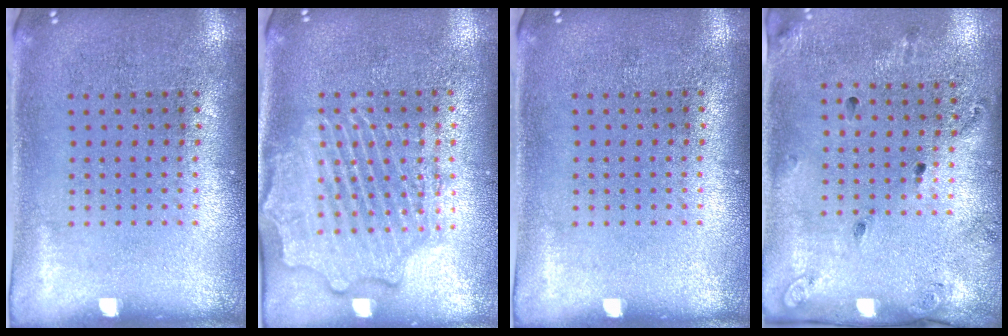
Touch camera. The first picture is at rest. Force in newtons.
{"total": 2.3, "press": 2.3, "slide": 0.3}
{"total": 0.0}
{"total": 1.8, "press": 1.2, "slide": 1.4}